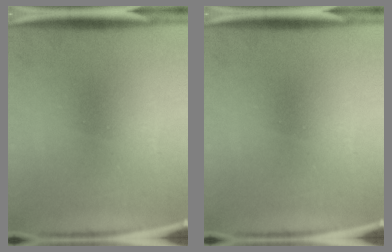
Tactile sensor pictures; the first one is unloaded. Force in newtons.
{"total": 0.0}